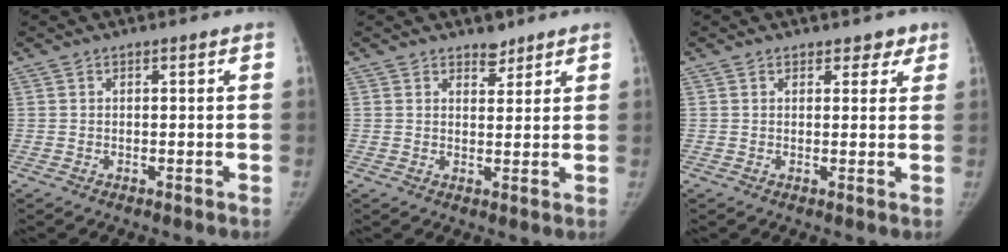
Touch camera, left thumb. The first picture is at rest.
{"total": 2.8, "force": [2.3, 1.5, 0.7], "torque": [0.006, -0.016, 0.034]}
{"total": 2.9, "force": [2.0, 1.8, 1.0], "torque": [0.016, -0.008, 0.022]}